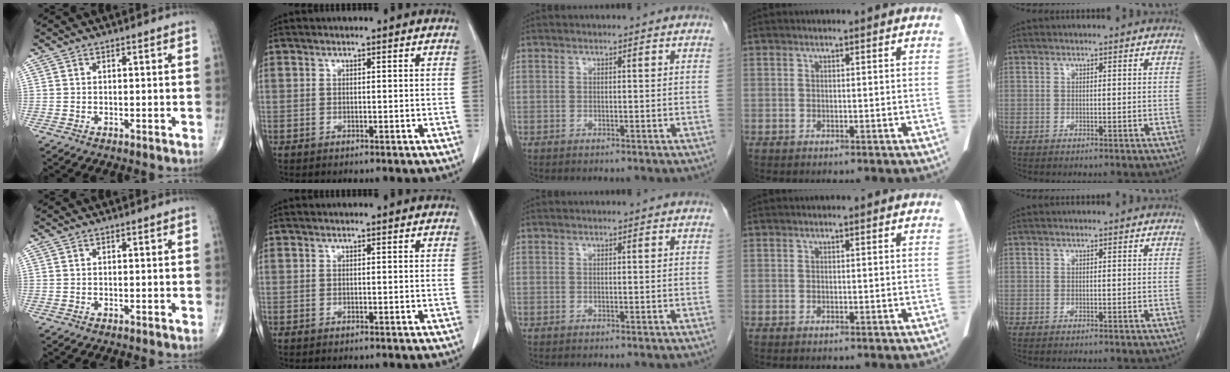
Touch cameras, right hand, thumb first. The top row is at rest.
{}